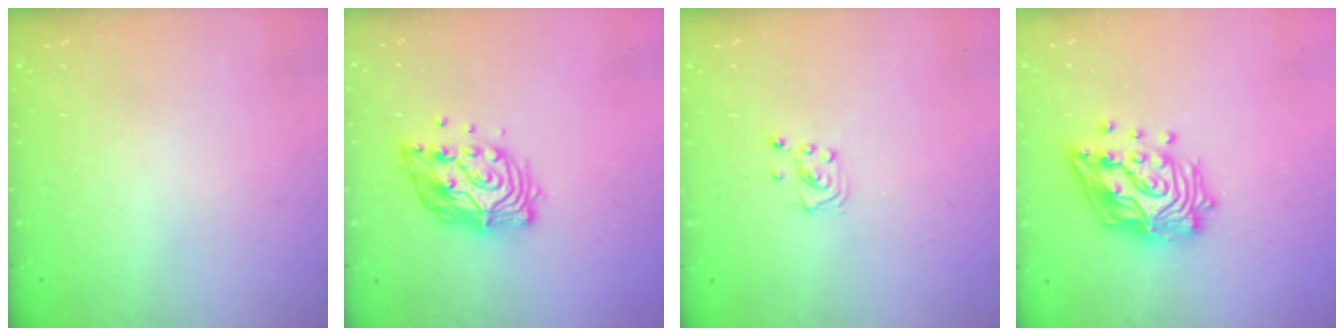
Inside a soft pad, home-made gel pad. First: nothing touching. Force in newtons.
{"total": 12.1, "press": 12.0, "slide": 0.9}
{"total": 3.7, "press": 3.6, "slide": 0.4}
{"total": 17.5, "press": 17.5, "slide": 1.4}